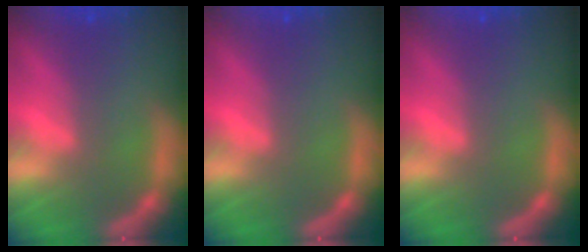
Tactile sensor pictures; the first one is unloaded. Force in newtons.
{"total": 0.0}
{"total": 0.0}